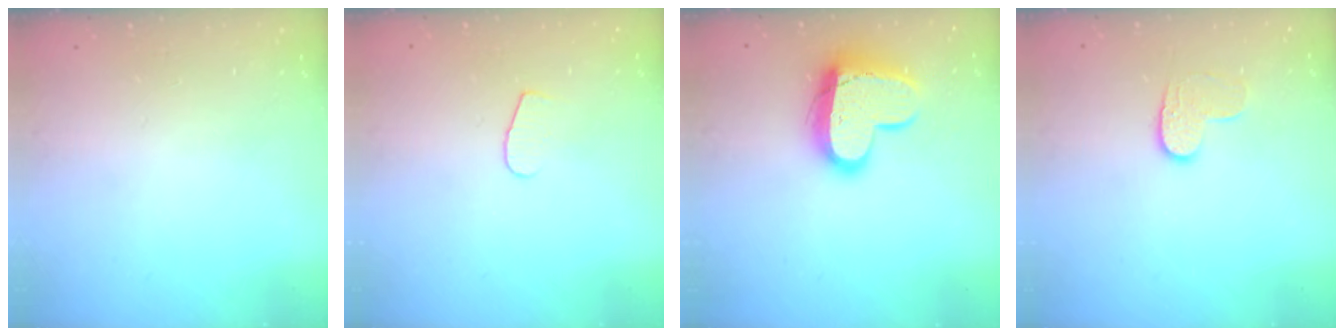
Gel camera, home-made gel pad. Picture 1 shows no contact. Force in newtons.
{"total": 4.6, "press": 4.5, "slide": 0.4}
{"total": 15.3, "press": 15.2, "slide": 1.2}
{"total": 5.7, "press": 5.7, "slide": 0.3}